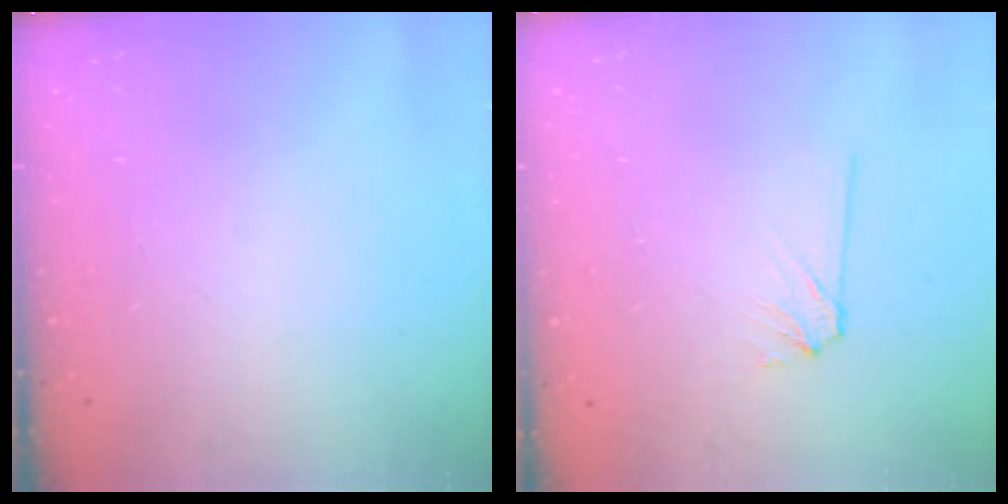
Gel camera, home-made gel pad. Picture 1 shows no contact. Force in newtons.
{"total": 4.2, "press": 4.2, "slide": 0.5}